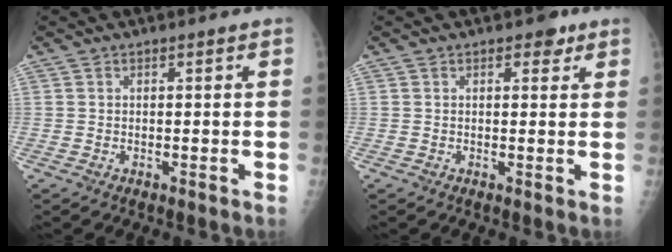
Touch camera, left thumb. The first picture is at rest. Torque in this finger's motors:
{"motor_torque": [1.20, 1.10, 0.45, 0.10, 0.00]}